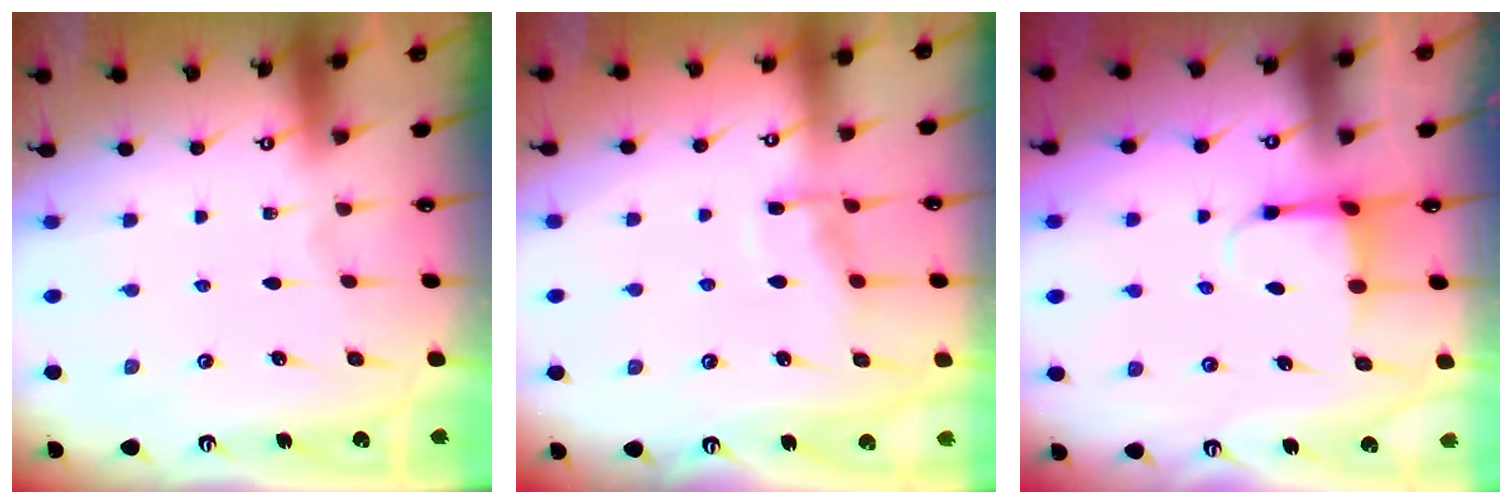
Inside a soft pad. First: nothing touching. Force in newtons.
{"total": 9.1, "press": 9.0, "slide": 0.9}
{"total": 4.0, "press": 3.8, "slide": 1.2}